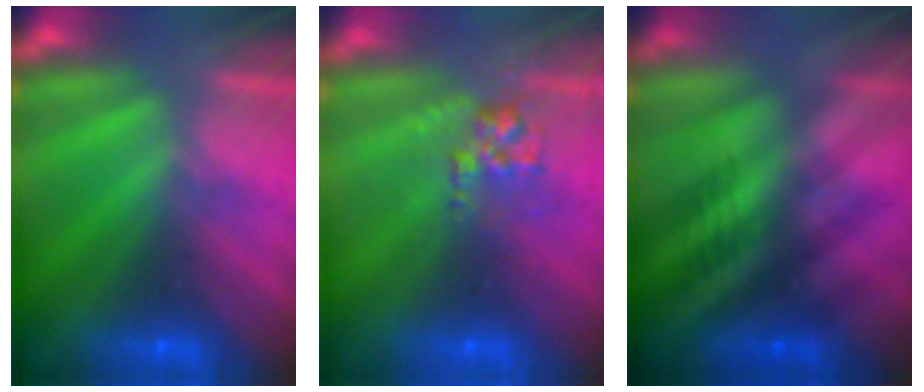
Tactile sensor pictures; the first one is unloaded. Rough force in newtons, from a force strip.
{"total": 2.8}
{"total": 2.6}